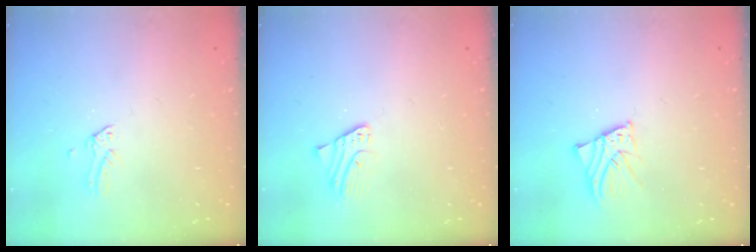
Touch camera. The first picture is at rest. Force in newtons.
{"total": 1.7, "press": 1.7, "slide": 0.1}
{"total": 2.3, "press": 2.3, "slide": 0.1}